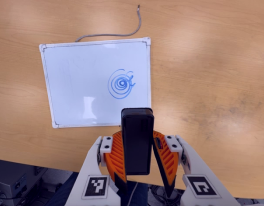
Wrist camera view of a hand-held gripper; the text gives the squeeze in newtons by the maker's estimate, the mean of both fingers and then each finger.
{"total": 5.6, "left": 5.1, "right": 6.1}